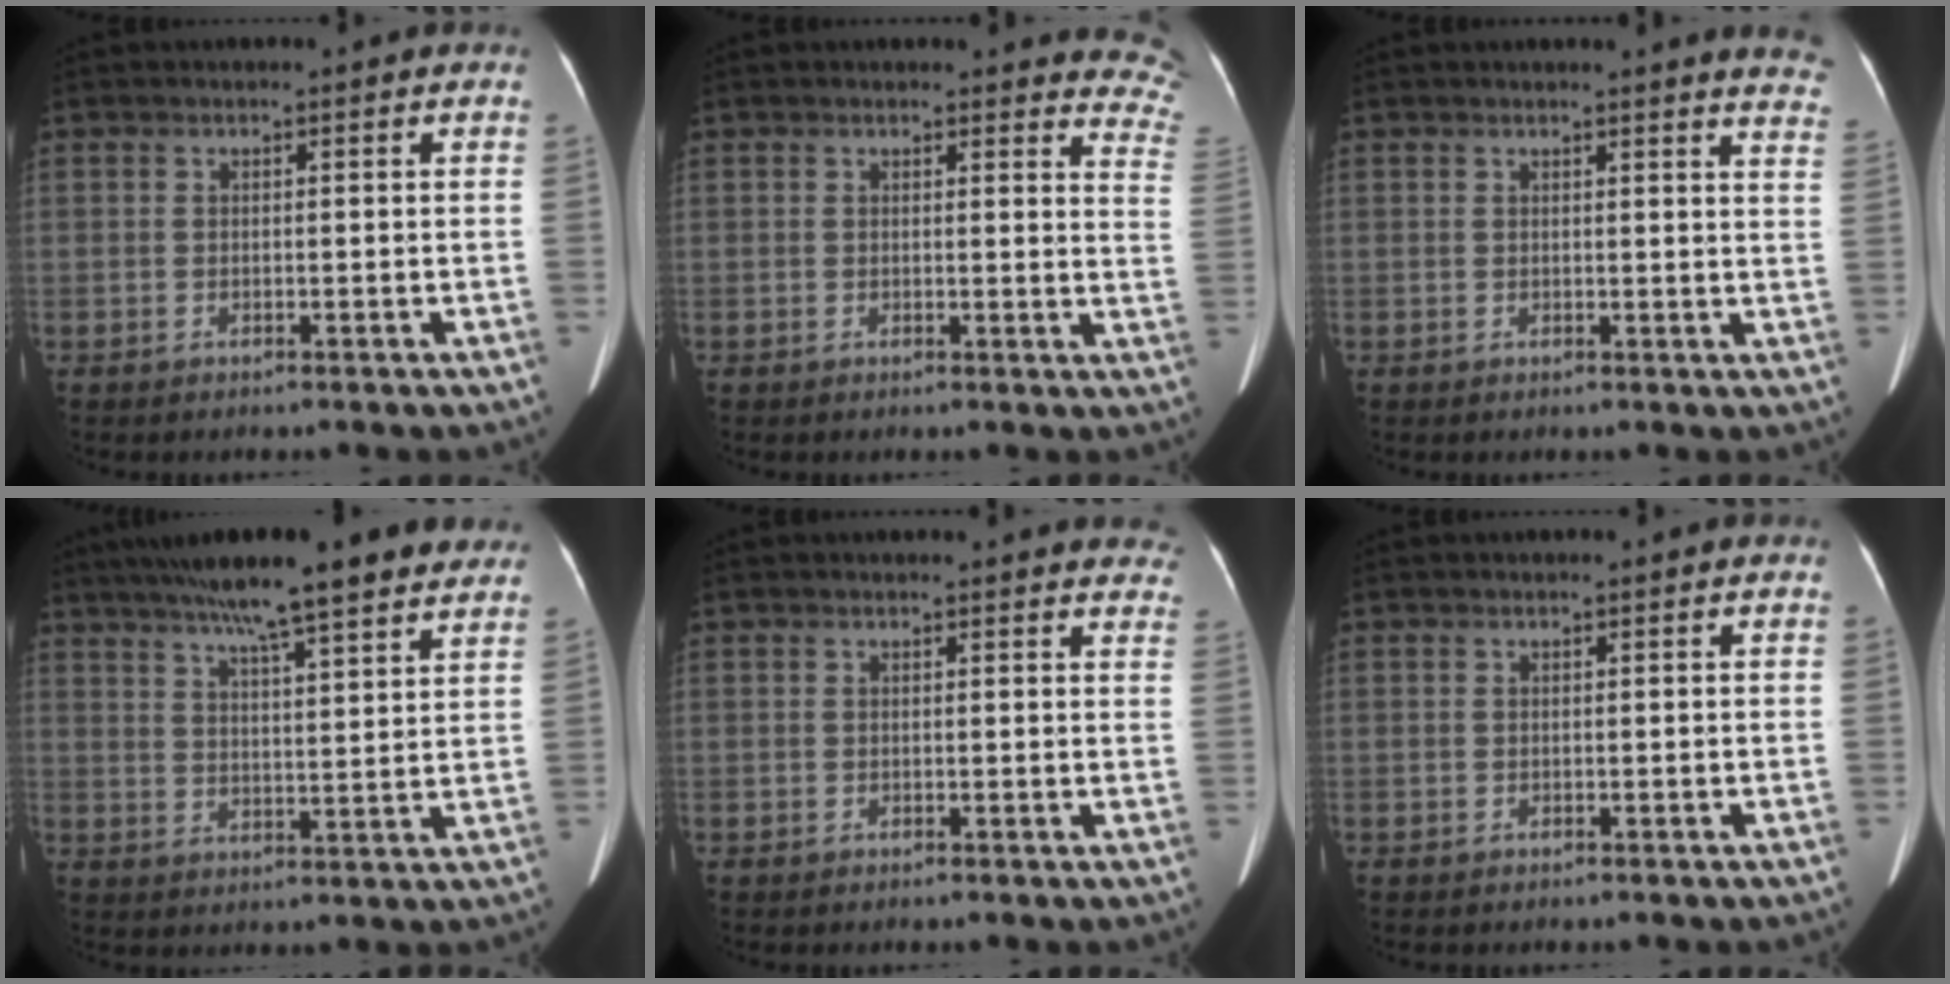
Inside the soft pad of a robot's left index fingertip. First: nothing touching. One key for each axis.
{"total": 10.4, "fx": 9.9, "fy": 2.9, "fz": 1.8, "tx": 0.028, "ty": -0.059, "tz": 0.057}
{"total": 9.5, "fx": 9.1, "fy": 0.7, "fz": 2.7, "tx": -0.008, "ty": -0.048, "tz": 0.063}
{"total": 17.5, "fx": 14.0, "fy": 1.8, "fz": 10.3, "tx": -0.164, "ty": 0.030, "tz": 0.198}
{"total": 11.3, "fx": 10.4, "fy": 3.1, "fz": 2.9, "tx": -0.003, "ty": -0.002, "tz": 0.091}
{"total": 0.0}